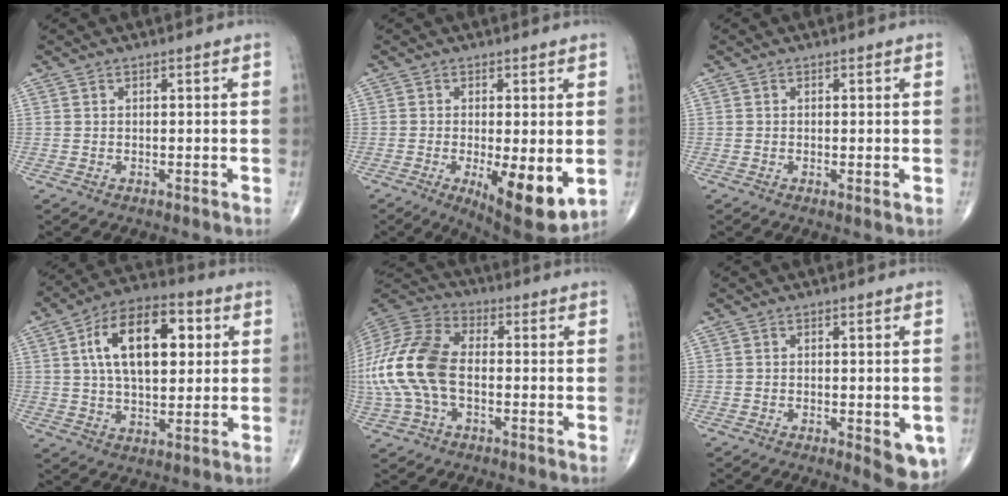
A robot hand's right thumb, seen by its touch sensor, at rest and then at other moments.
{"total": 11.5, "force": [-2.6, 3.7, 10.5], "torque": [-0.154, -0.026, -0.031]}
{"total": 0.9, "force": [-0.1, 0.3, 0.9], "torque": [-0.021, -0.005, -0.005]}
{"total": 17.6, "force": [4.2, 9.4, 14.2], "torque": [-0.212, 0.011, 0.065]}
{"total": 18.7, "force": [-1.8, 11.1, 14.9], "torque": [-0.342, 0.028, -0.037]}
{"total": 6.5, "force": [-2.0, 2.4, 5.7], "torque": [-0.057, -0.009, -0.023]}